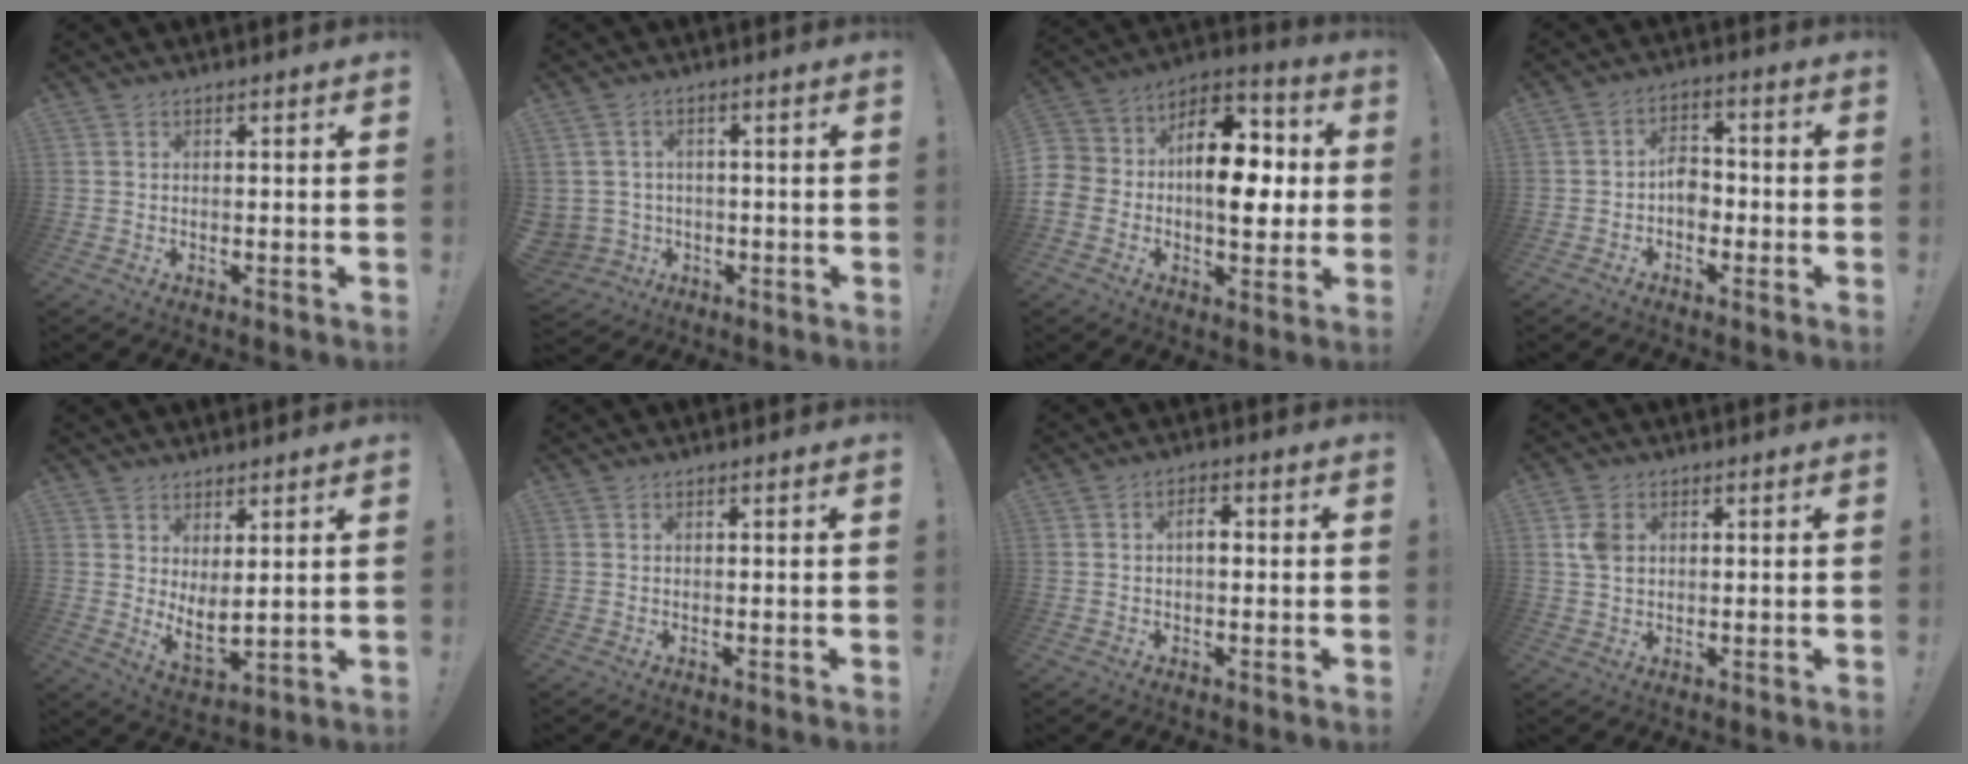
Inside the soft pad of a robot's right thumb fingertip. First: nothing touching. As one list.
[{"total": 4.8, "force": [0.0, 4.7, 1.1], "torque": [-0.034, -0.002, 0.006]}, {"total": 17.3, "force": [-1.9, 12.4, 12.0], "torque": [-0.193, 0.028, -0.027]}, {"total": 6.1, "force": [-2.0, 4.4, 3.7], "torque": [-0.069, 0.014, -0.034]}, {"total": 5.7, "force": [4.0, 1.9, 3.5], "torque": [-0.052, -0.035, 0.079]}, {"total": 0.0}, {"total": 2.9, "force": [-0.3, 1.6, 2.5], "torque": [-0.039, 0.008, -0.010]}, {"total": 4.7, "force": [1.4, 3.4, 2.8], "torque": [-0.041, 0.001, 0.026]}]